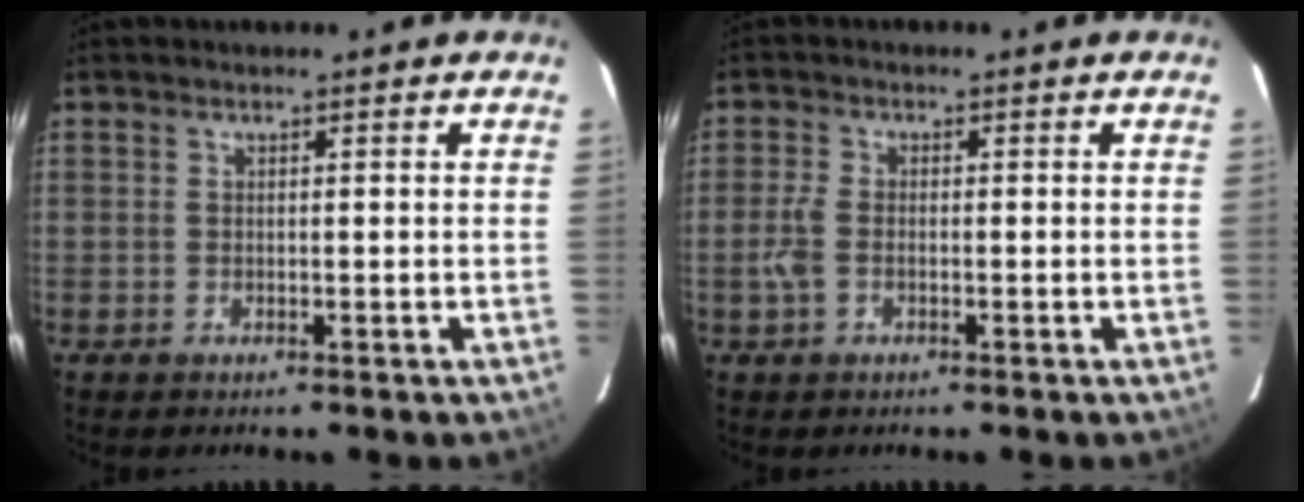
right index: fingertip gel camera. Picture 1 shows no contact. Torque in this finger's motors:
{"motor_torque": [0.59, -0.25, 0.36, 0.09]}